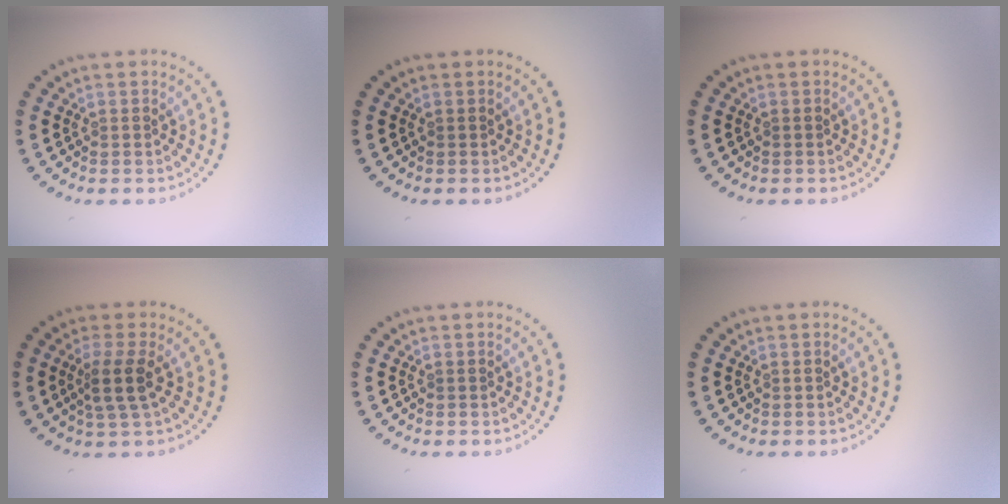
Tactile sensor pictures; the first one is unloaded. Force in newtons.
{"total": 0.0}
{"total": 0.0}
{"total": 2.5, "press": 1.9, "slide": 1.6}
{"total": 0.0}
{"total": 0.0}